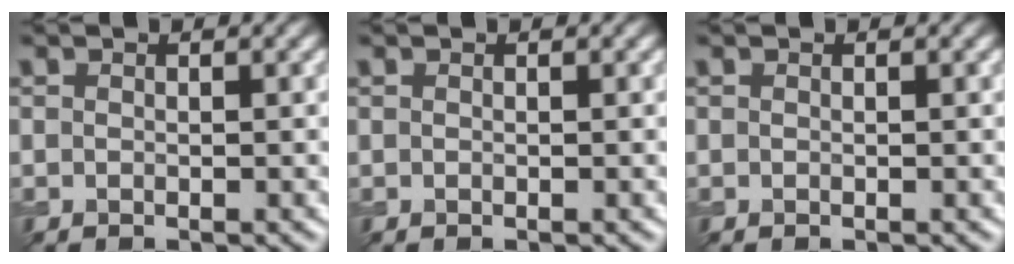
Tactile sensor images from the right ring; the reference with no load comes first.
{"total": 0.0}
{"total": 0.0}